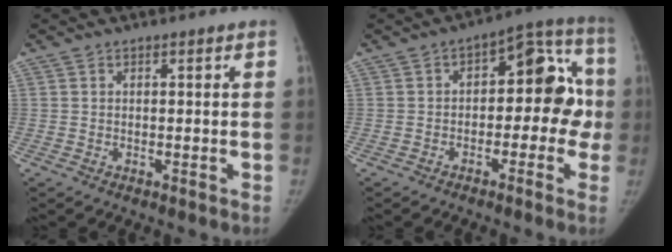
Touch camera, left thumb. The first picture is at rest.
{"total": 14.2, "force": [-1.4, 8.2, 11.5], "torque": [-0.091, 0.054, -0.028]}